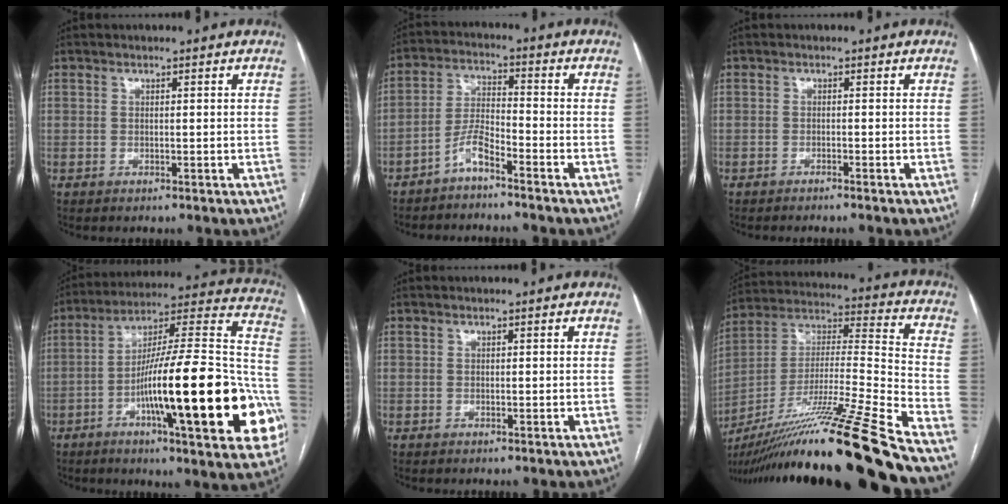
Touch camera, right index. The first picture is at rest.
{"total": 4.6, "force": [-3.5, 0.7, 2.9], "torque": [-0.064, 0.002, -0.072]}
{"total": 1.7, "force": [-1.4, -0.3, 0.8], "torque": [-0.012, 0.003, -0.021]}
{"total": 29.3, "force": [-8.4, 3.7, 27.8], "torque": [-0.339, 0.003, -0.130]}
{"total": 0.0}
{"total": 28.7, "force": [-21.8, -2.3, 18.5], "torque": [-0.292, -0.037, -0.383]}